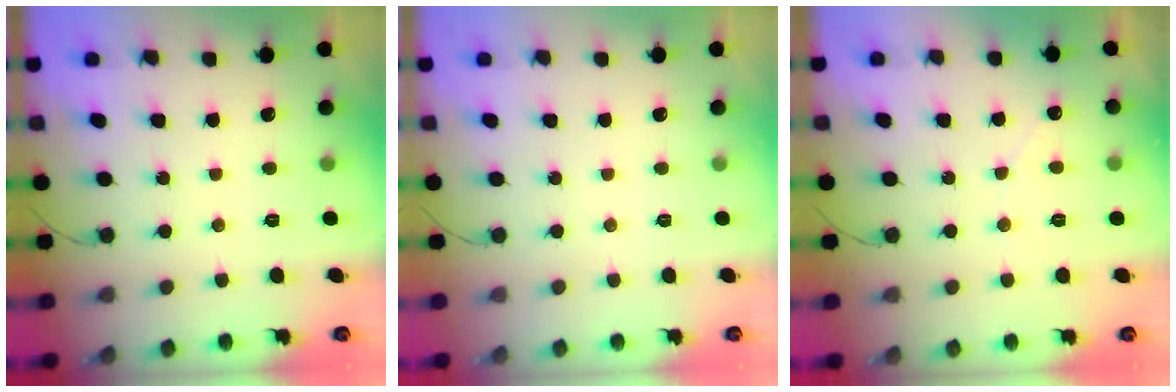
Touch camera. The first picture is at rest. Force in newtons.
{"total": 0.0}
{"total": 1.7, "press": 1.7, "slide": 0.0}